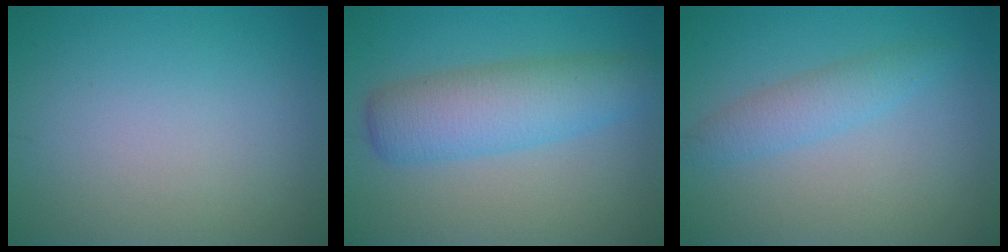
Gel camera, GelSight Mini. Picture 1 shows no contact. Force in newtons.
{"total": 5.7, "press": 5.7, "slide": 0.3}
{"total": 2.5, "press": 2.5, "slide": 0.1}